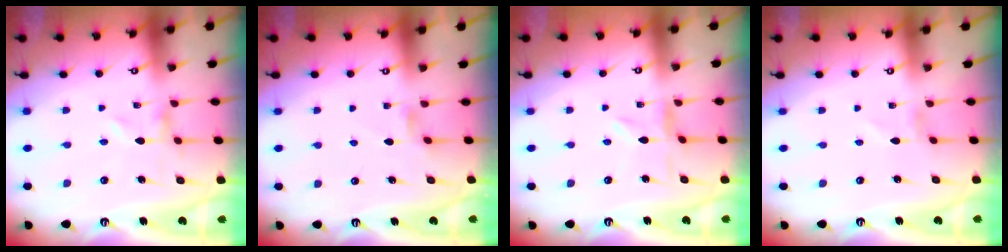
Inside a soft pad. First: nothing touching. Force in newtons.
{"total": 2.2, "press": 2.1, "slide": 0.5}
{"total": 0.7, "press": 0.7, "slide": 0.2}
{"total": 1.3, "press": 1.3, "slide": 0.1}